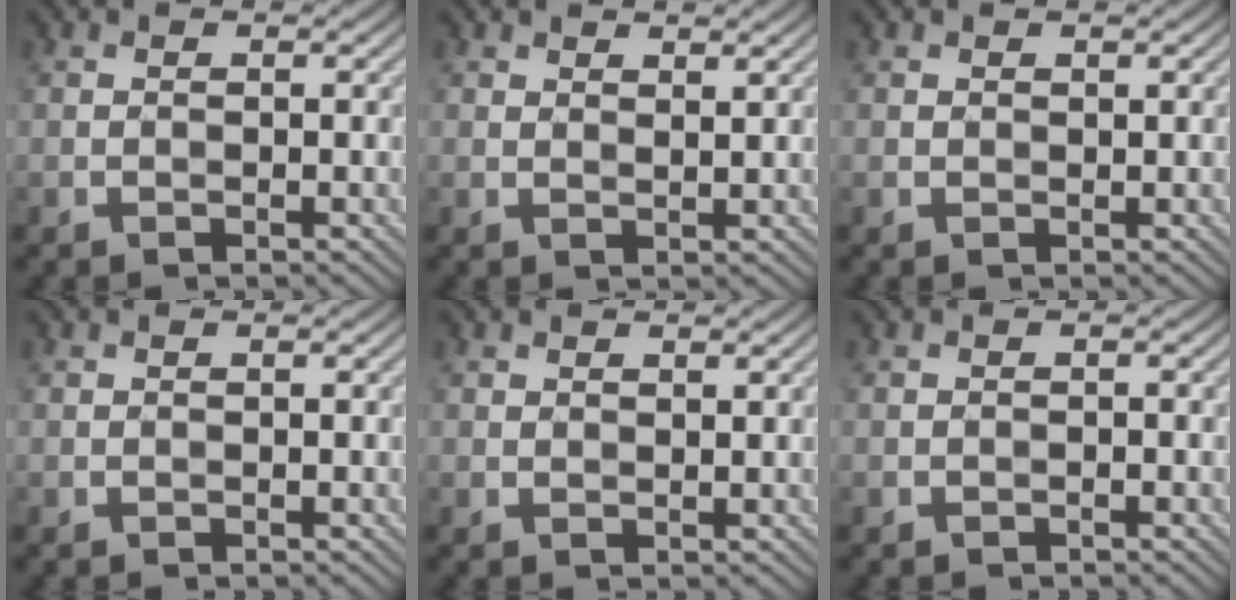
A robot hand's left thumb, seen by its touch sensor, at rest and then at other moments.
{"total": 2.4, "force": [1.9, 0.7, 1.2], "torque": [-0.016, -0.002, 0.036]}
{"total": 0.6, "force": [0.5, 0.4, 0.2], "torque": [-0.003, 0.003, 0.013]}
{"total": 0.0}
{"total": 1.5, "force": [1.1, 0.6, 0.7], "torque": [-0.009, 0.001, 0.026]}
{"total": 0.5, "force": [-0.5, -0.1, 0.0], "torque": [0.002, 0.002, -0.010]}